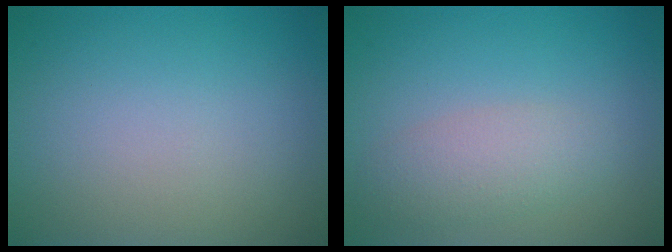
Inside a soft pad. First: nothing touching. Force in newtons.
{"total": 2.9, "press": 2.9, "slide": 0.1}